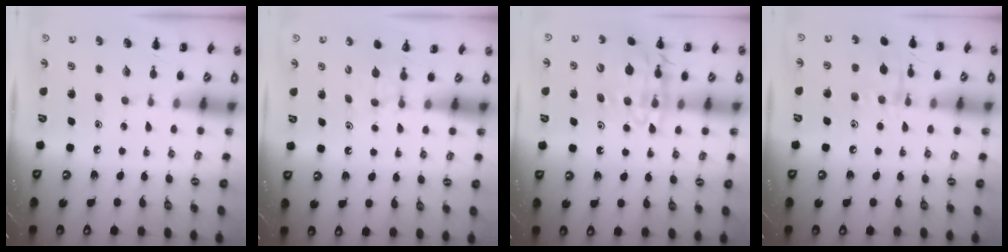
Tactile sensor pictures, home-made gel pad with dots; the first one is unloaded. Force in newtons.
{"total": 2.6, "press": 2.4, "slide": 1.0}
{"total": 14.3, "press": 14.1, "slide": 2.7}
{"total": 8.8, "press": 8.8, "slide": 0.6}